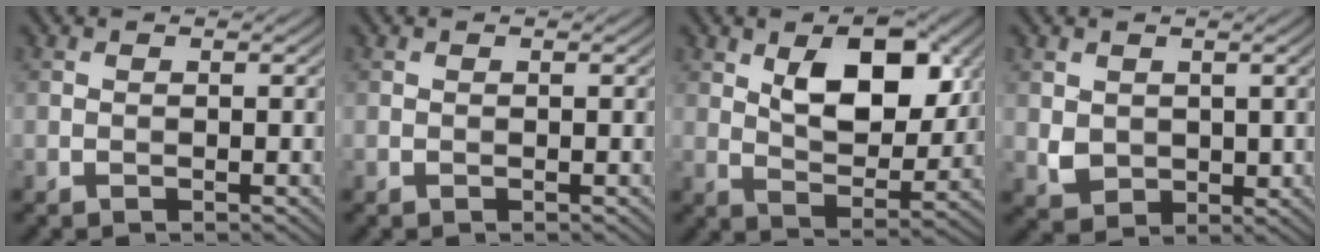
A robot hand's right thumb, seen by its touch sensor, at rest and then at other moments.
{"total": 0.0}
{"total": 10.2, "force": [3.8, 5.5, 7.8], "torque": [-0.131, -0.004, 0.064]}
{"total": 3.0, "force": [0.9, 2.6, 1.3], "torque": [-0.044, -0.010, 0.020]}